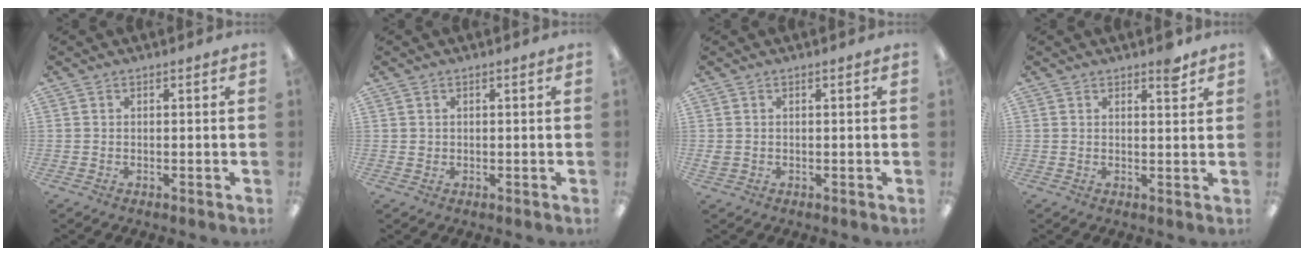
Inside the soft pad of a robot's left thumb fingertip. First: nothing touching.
{"total": 0.8, "force": [0.3, 0.7, 0.3], "torque": [-0.006, 0.004, 0.005]}
{"total": 1.2, "force": [0.2, 1.0, 0.8], "torque": [-0.016, 0.004, 0.003]}
{"total": 3.5, "force": [2.7, 0.9, 2.0], "torque": [-0.012, -0.017, 0.040]}